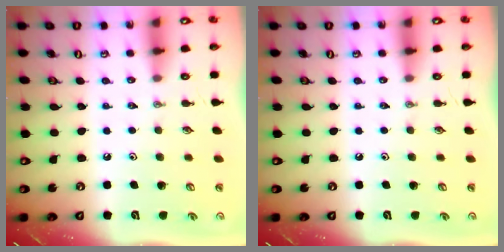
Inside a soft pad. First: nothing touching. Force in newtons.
{"total": 0.0}